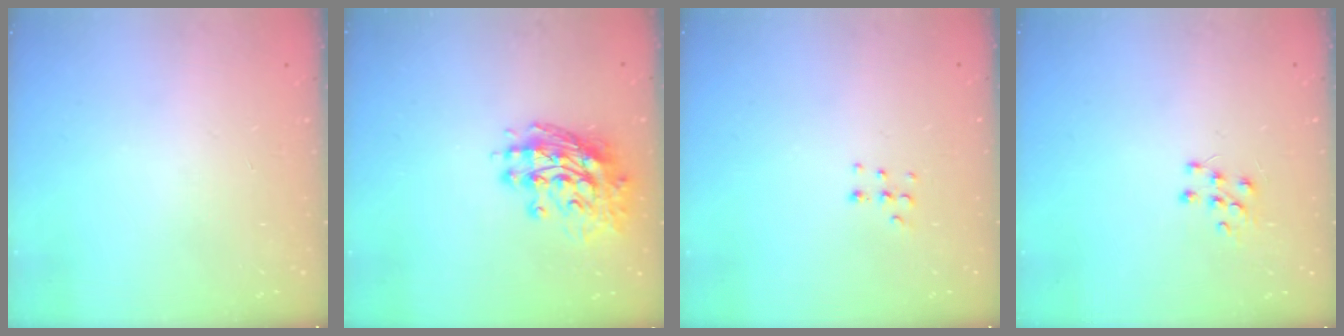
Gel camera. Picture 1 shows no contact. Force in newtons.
{"total": 11.8, "press": 11.7, "slide": 1.3}
{"total": 3.9, "press": 3.8, "slide": 1.0}
{"total": 6.3, "press": 6.3, "slide": 0.5}